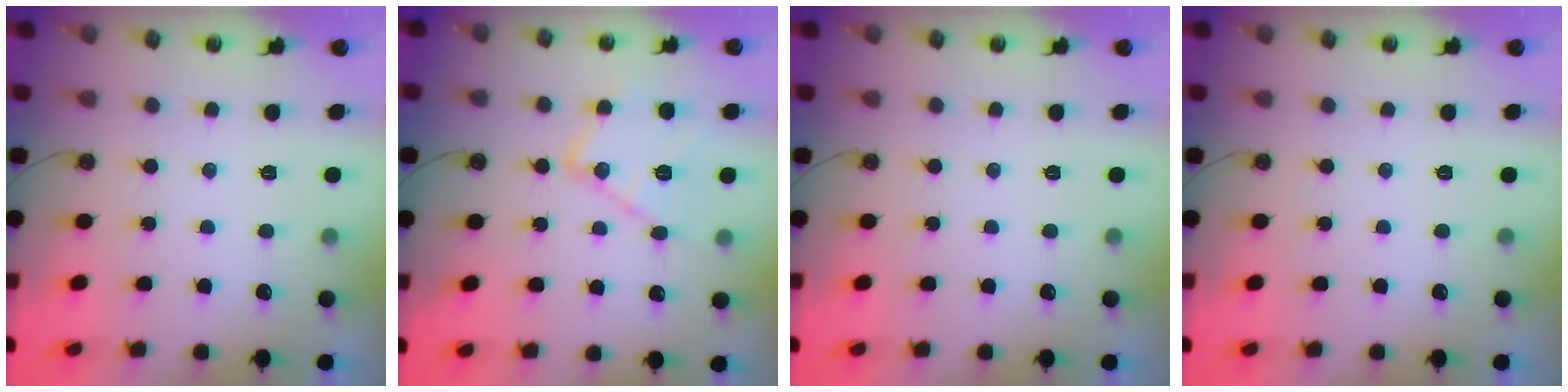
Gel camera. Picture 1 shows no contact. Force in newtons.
{"total": 12.1, "press": 12.1, "slide": 1.1}
{"total": 0.0}
{"total": 0.0}